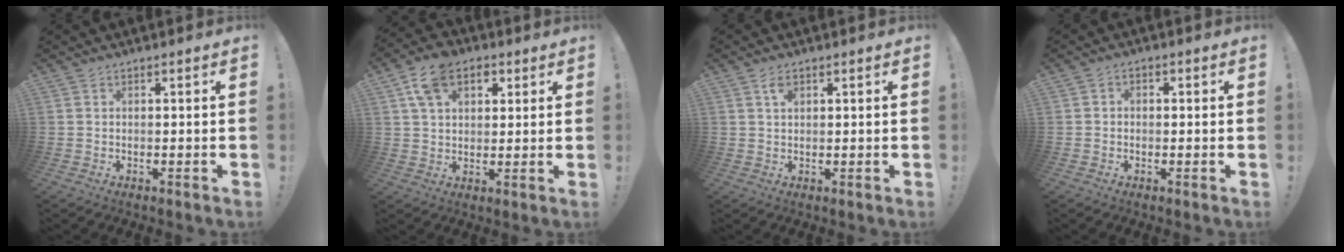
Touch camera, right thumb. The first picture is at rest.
{"total": 11.7, "force": [5.2, 8.0, 6.9], "torque": [-0.112, 0.002, 0.099]}
{"total": 2.5, "force": [1.3, 1.4, 1.6], "torque": [-0.022, -0.004, 0.021]}
{"total": 1.7, "force": [-1.0, 1.2, 0.7], "torque": [-0.012, 0.008, -0.017]}